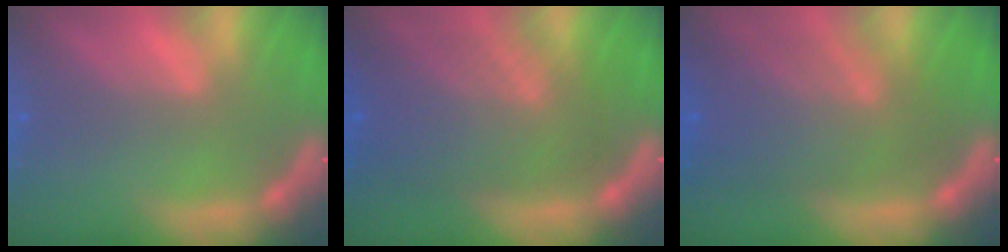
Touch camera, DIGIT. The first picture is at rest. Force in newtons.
{"total": 9.0}
{"total": 8.5}